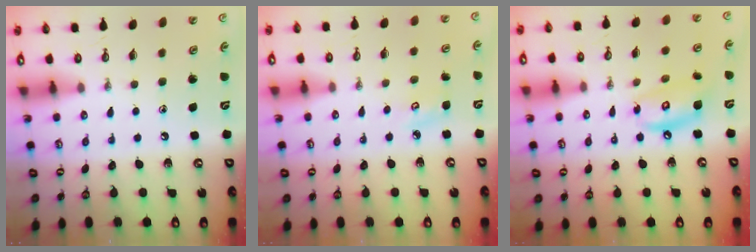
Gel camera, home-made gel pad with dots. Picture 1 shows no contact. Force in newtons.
{"total": 3.6, "press": 3.6, "slide": 0.3}
{"total": 11.0, "press": 10.9, "slide": 1.1}